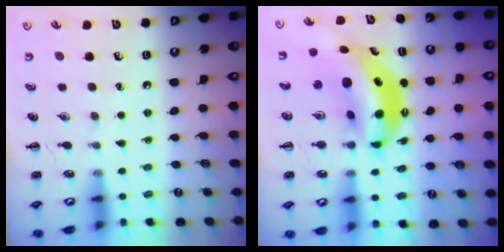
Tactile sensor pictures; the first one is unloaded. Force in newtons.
{"total": 8.9, "press": 8.6, "slide": 2.1}